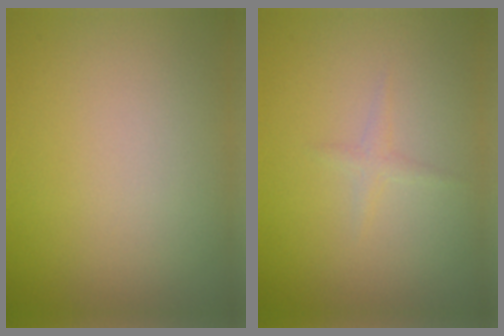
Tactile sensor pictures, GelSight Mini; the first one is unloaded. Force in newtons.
{"total": 0.8, "press": 0.8, "slide": 0.1}